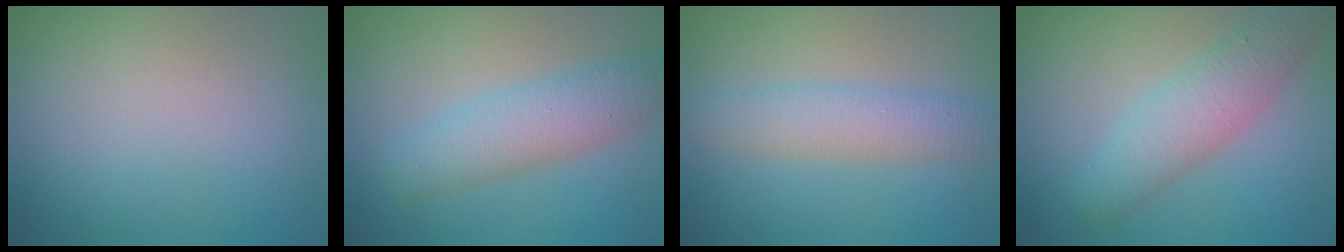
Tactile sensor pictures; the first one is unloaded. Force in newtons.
{"total": 4.3, "press": 4.3, "slide": 0.1}
{"total": 3.3, "press": 3.3, "slide": 0.0}
{"total": 4.3, "press": 4.3, "slide": 0.2}